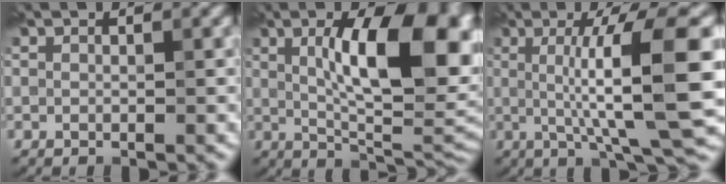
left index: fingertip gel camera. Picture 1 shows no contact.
{"total": 12.9, "force": [2.7, 4.2, 11.8], "torque": [-0.155, 0.009, 0.041]}
{"total": 11.0, "force": [0.7, 2.0, 10.8], "torque": [-0.142, 0.006, 0.011]}